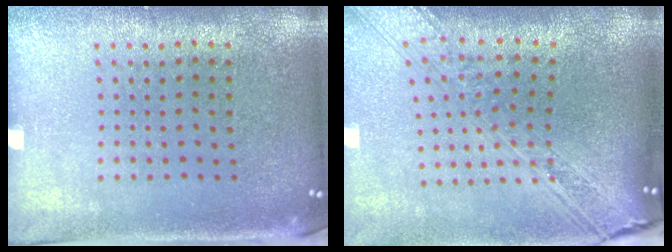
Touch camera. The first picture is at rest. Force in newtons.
{"total": 3.5, "press": 2.7, "slide": 2.3}